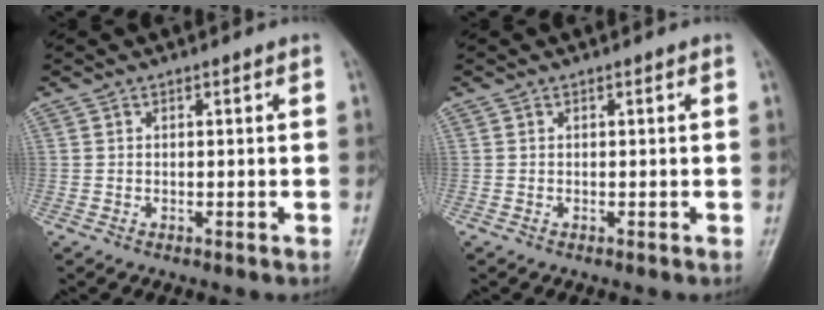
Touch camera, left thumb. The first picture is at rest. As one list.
[{"total": 0.0}]